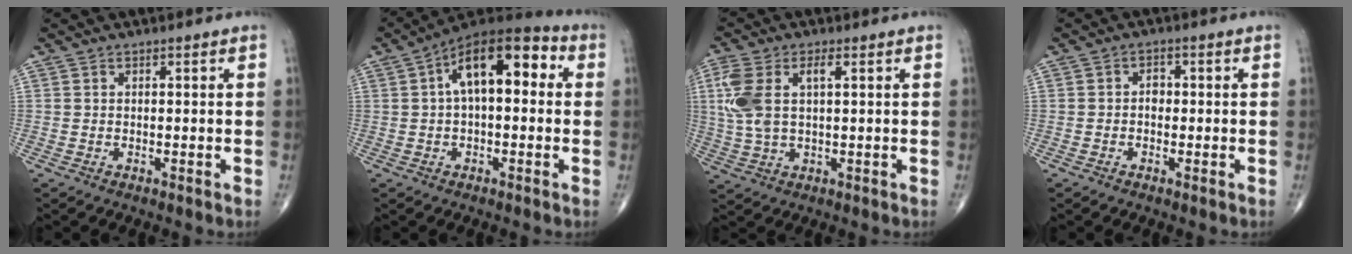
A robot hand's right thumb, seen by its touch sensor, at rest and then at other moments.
{"total": 14.6, "force": [2.7, 7.2, 12.4], "torque": [-0.168, 0.042, 0.033]}
{"total": 9.5, "force": [2.0, 4.7, 8.0], "torque": [-0.196, 0.016, 0.041]}
{"total": 2.0, "force": [-0.4, 1.6, 1.2], "torque": [-0.001, 0.010, -0.012]}